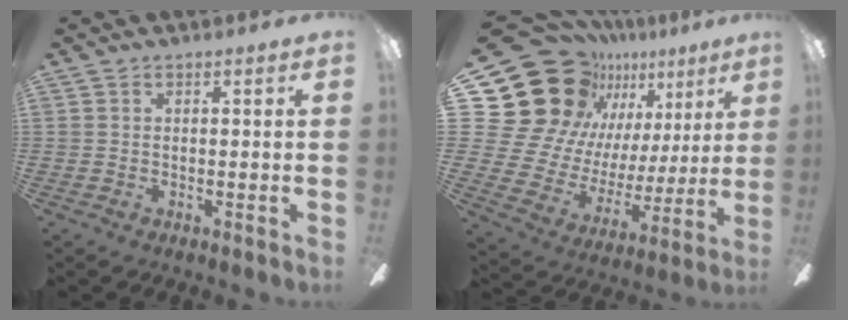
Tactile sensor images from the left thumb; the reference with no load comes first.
{"total": 25.3, "force": [13.2, 18.1, 11.7], "torque": [-0.220, -0.093, 0.277]}